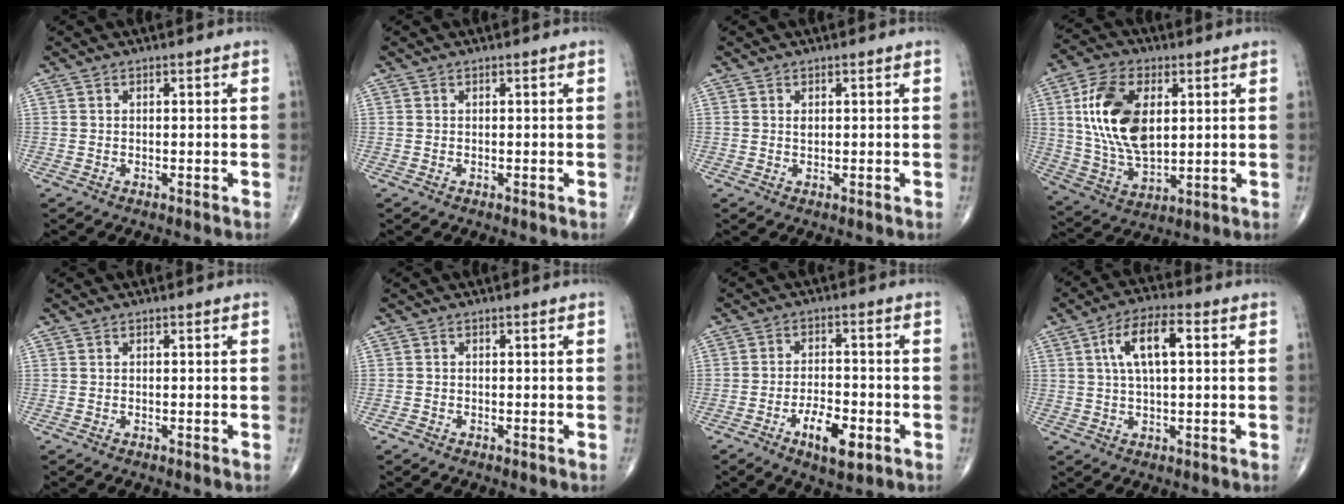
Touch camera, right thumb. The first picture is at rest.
{"total": 0.0}
{"total": 0.8, "force": [0.3, 0.5, 0.6], "torque": [-0.008, -0.001, 0.006]}
{"total": 16.9, "force": [3.5, 9.5, 13.5], "torque": [-0.249, -0.009, 0.070]}
{"total": 0.0}
{"total": 0.6, "force": [-0.4, 0.4, 0.1], "torque": [-0.005, 0.000, -0.013]}
{"total": 7.6, "force": [-3.3, 3.2, 6.0], "torque": [-0.096, 0.014, -0.054]}
{"total": 9.3, "force": [2.3, 3.7, 8.2], "torque": [-0.146, 0.015, 0.035]}